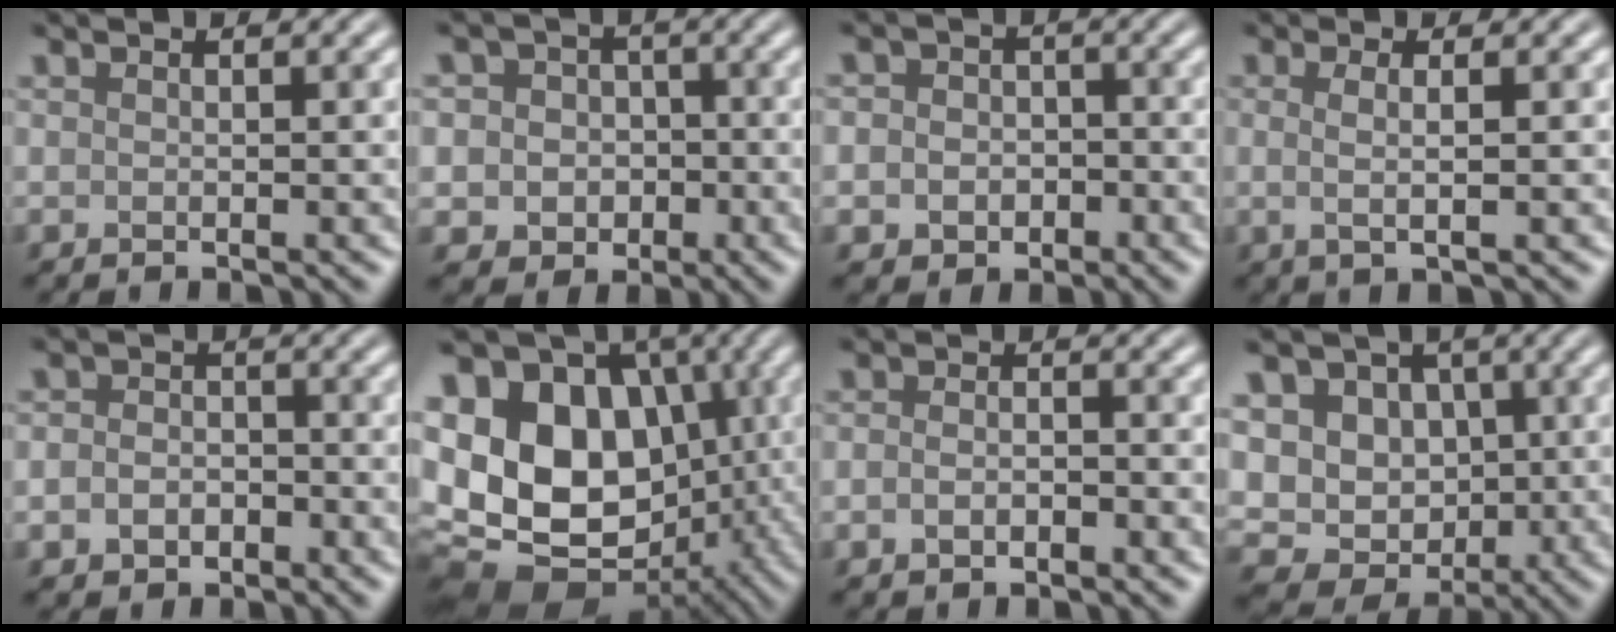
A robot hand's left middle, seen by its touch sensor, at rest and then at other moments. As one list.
[{"total": 5.7, "force": [-0.3, 5.3, 1.9], "torque": [-0.020, 0.027, -0.032]}, {"total": 4.3, "force": [-0.9, 3.8, 1.7], "torque": [-0.008, 0.004, -0.032]}, {"total": 2.2, "force": [0.1, 0.6, 2.1], "torque": [-0.037, 0.001, -0.001]}, {"total": 2.8, "force": [-1.1, 2.2, 1.3], "torque": [-0.003, -0.002, -0.027]}, {"total": 16.6, "force": [-0.6, 12.8, 10.6], "torque": [-0.187, 0.001, -0.003]}, {"total": 1.9, "force": [-0.8, 1.1, 1.3], "torque": [-0.018, 0.000, -0.021]}, {"total": 13.2, "force": [1.0, 11.3, 6.8], "torque": [-0.108, 0.033, -0.009]}]